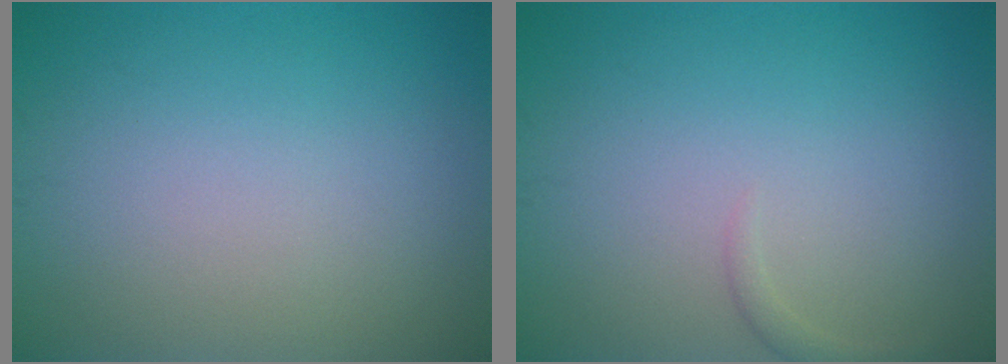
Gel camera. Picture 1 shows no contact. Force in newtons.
{"total": 0.8, "press": 0.8, "slide": 0.1}